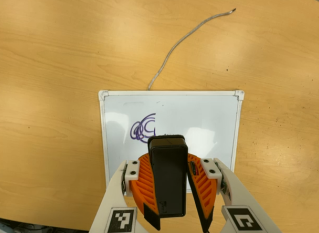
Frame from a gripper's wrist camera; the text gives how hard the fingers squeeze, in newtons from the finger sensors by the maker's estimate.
{"total": 11.8, "left": 11.2, "right": 12.4}